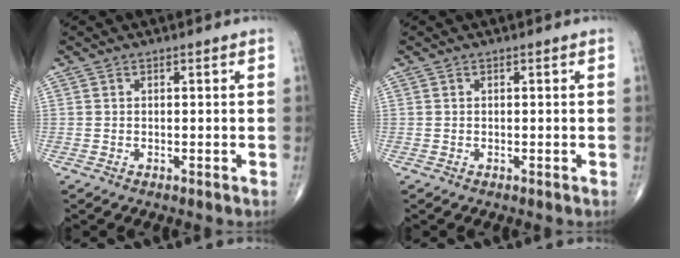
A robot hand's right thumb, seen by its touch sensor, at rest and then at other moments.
{"total": 0.0}